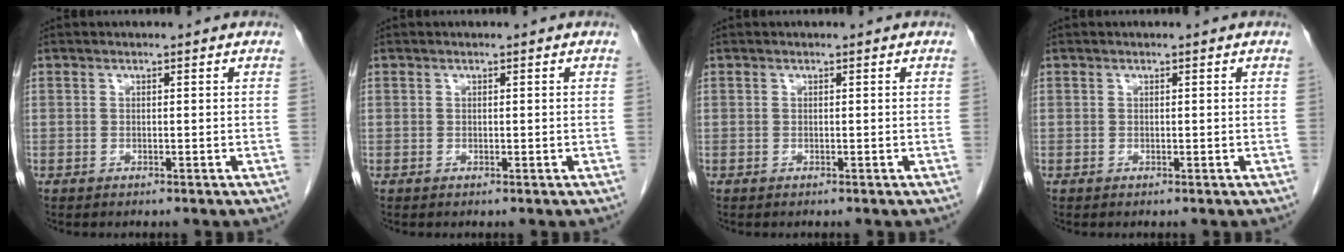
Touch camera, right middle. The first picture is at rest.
{"total": 0.0}
{"total": 0.0}
{"total": 0.0}